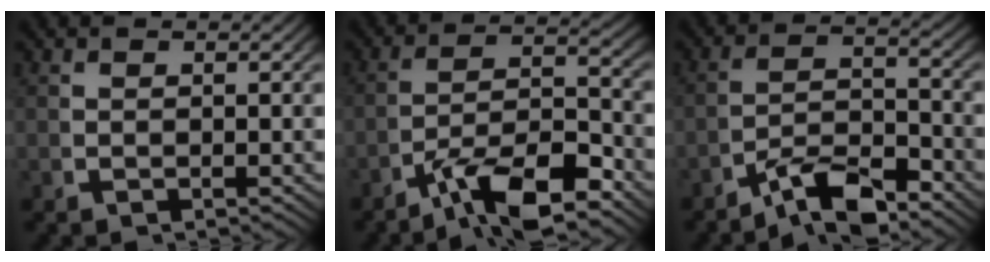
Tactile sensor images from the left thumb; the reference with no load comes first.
{"total": 8.3, "force": [-3.9, 3.7, 6.3], "torque": [-0.108, -0.027, -0.053]}
{"total": 6.9, "force": [-4.3, 3.0, 4.6], "torque": [-0.068, -0.021, -0.067]}